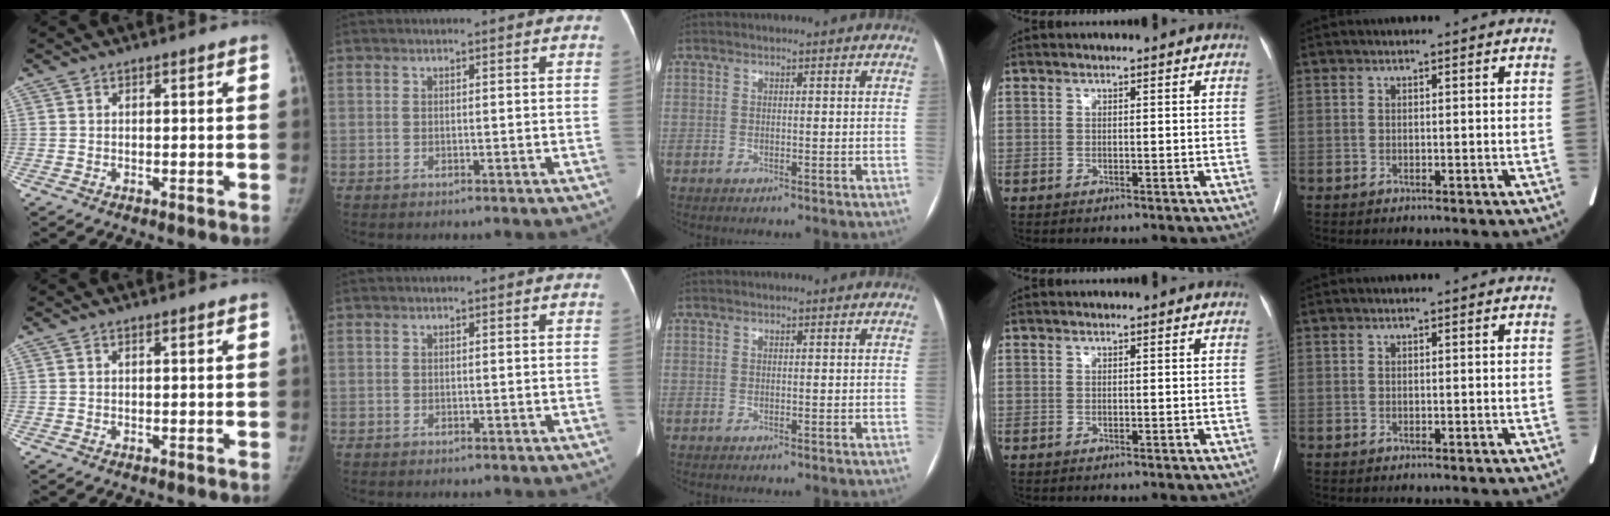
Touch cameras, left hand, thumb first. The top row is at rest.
{}